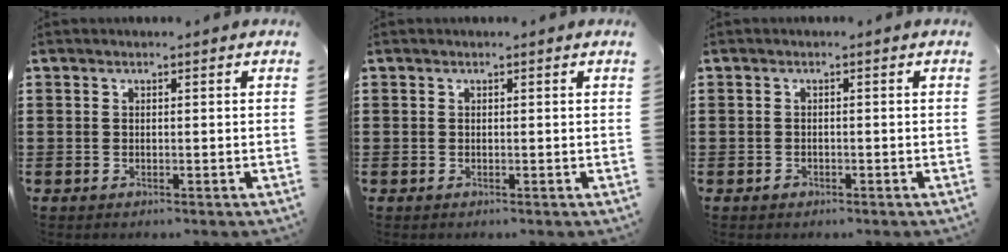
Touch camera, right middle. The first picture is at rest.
{"total": 0.0}
{"total": 0.7, "force": [-0.5, 0.4, 0.3], "torque": [-0.006, 0.000, -0.010]}